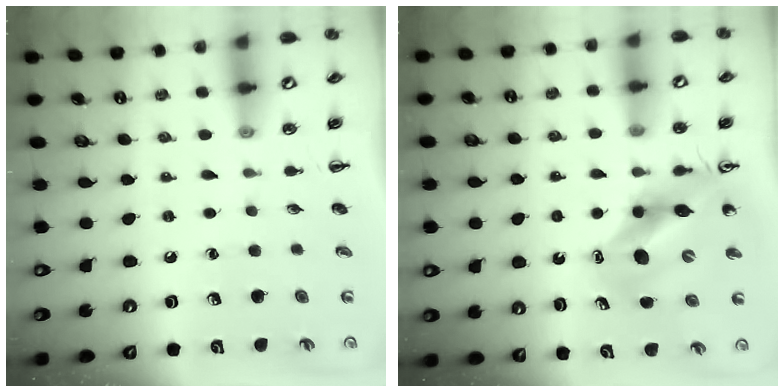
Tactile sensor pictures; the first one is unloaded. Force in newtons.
{"total": 9.9, "press": 9.5, "slide": 2.8}